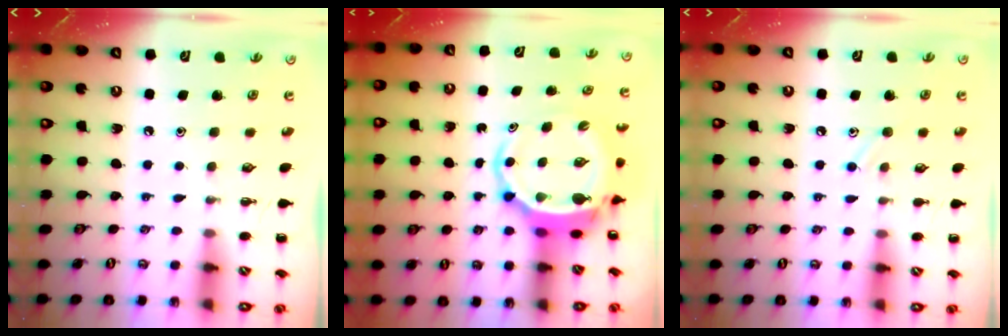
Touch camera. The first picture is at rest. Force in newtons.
{"total": 5.7, "press": 5.5, "slide": 1.3}
{"total": 6.4, "press": 6.2, "slide": 1.8}